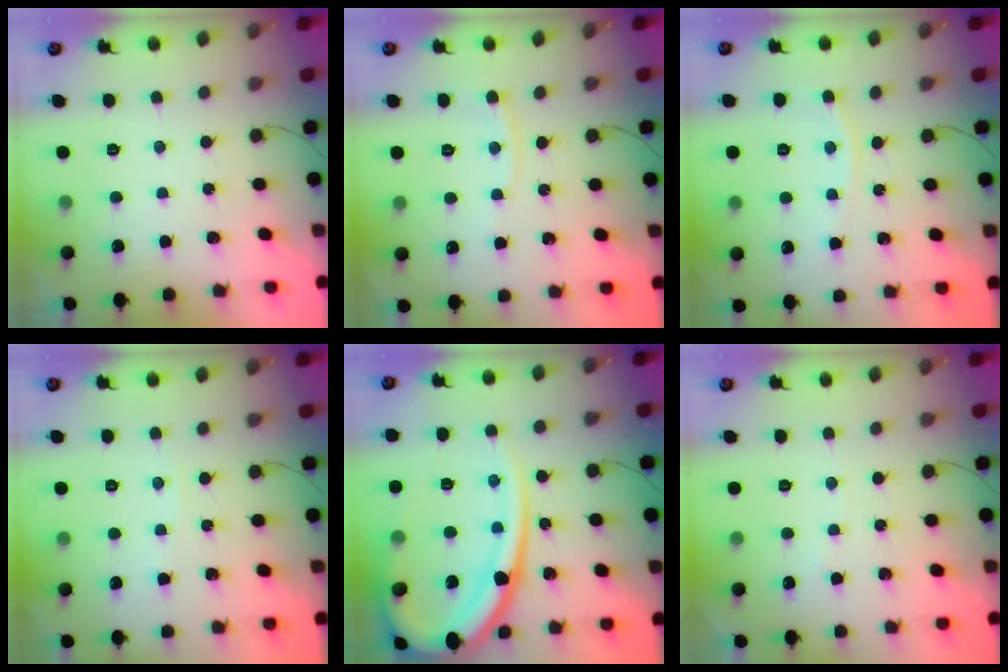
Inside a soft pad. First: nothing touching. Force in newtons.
{"total": 4.9, "press": 4.8, "slide": 0.5}
{"total": 6.1, "press": 6.1, "slide": 0.4}
{"total": 1.6, "press": 1.6, "slide": 0.2}
{"total": 23.3, "press": 23.1, "slide": 2.9}
{"total": 2.4, "press": 2.3, "slide": 0.3}